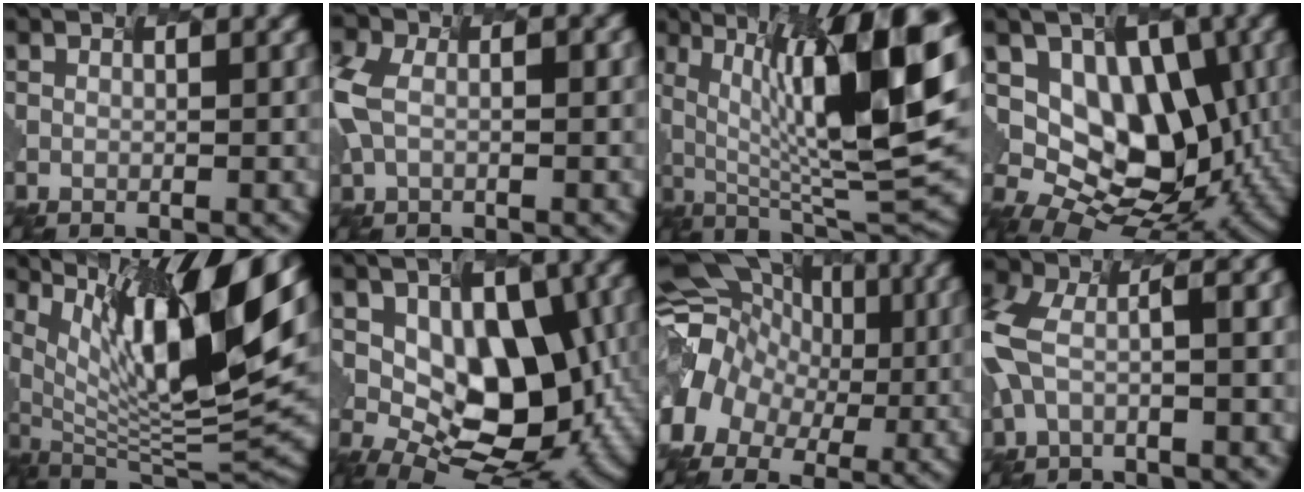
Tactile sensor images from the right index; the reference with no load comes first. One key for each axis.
{"total": 5.0, "fx": -0.6, "fy": 3.0, "fz": 3.9, "tx": -0.111, "ty": 0.007, "tz": -0.001}
{"total": 13.9, "fx": 2.5, "fy": 3.8, "fz": 13.1, "tx": -0.210, "ty": 0.001, "tz": 0.049}
{"total": 9.1, "fx": -0.4, "fy": 6.3, "fz": 6.6, "tx": -0.095, "ty": 0.000, "tz": -0.006}
{"total": 13.8, "fx": 5.9, "fy": 4.1, "fz": 11.8, "tx": -0.216, "ty": 0.005, "tz": 0.117}
{"total": 10.1, "fx": -0.3, "fy": 6.1, "fz": 8.1, "tx": -0.120, "ty": 0.000, "tz": 0.000}
{"total": 10.2, "fx": -1.3, "fy": 8.8, "fz": 5.0, "tx": -0.100, "ty": 0.004, "tz": -0.030}
{"total": 10.0, "fx": -2.6, "fy": 4.6, "fz": 8.4, "tx": -0.203, "ty": 0.007, "tz": -0.033}